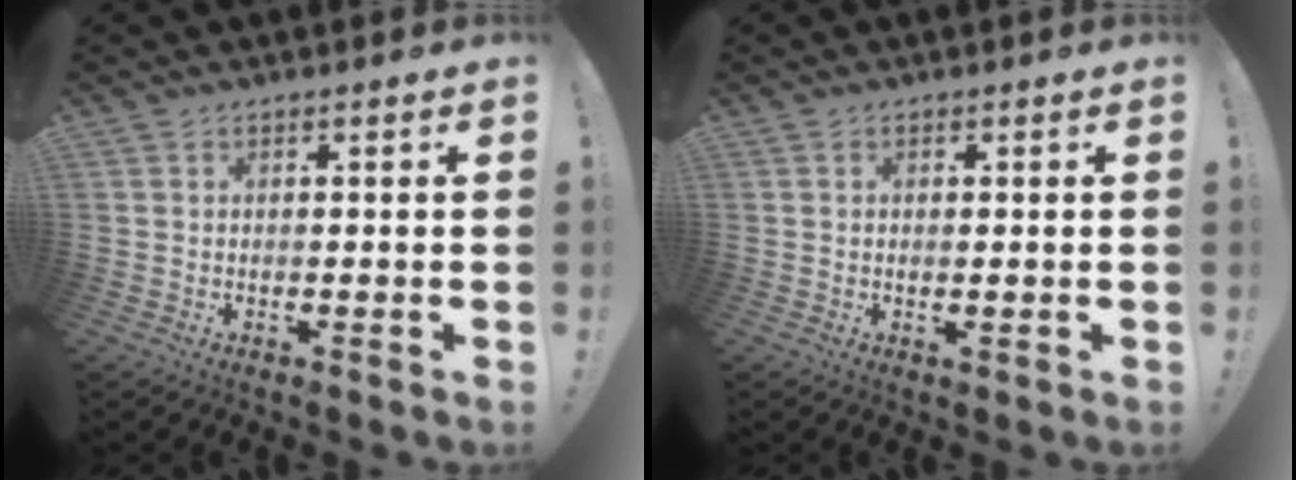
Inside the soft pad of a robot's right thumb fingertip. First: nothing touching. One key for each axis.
{"total": 0.8, "fx": 0.2, "fy": 0.1, "fz": 0.8, "tx": -0.006, "ty": -0.006, "tz": 0.003}